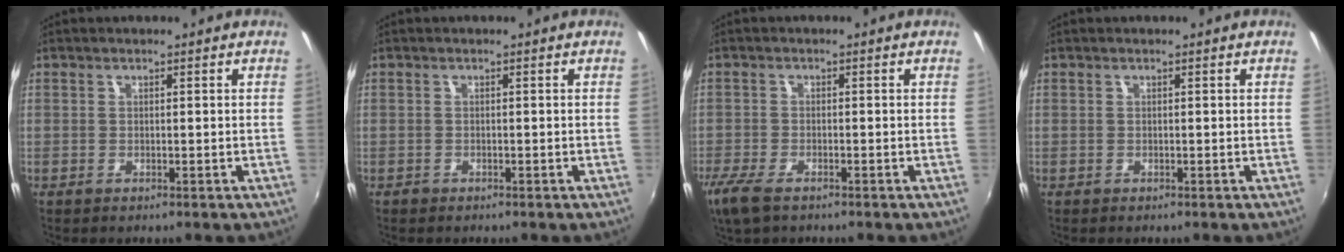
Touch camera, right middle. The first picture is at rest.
{"total": 0.8, "force": [-0.7, 0.5, 0.0], "torque": [-0.005, -0.002, -0.011]}
{"total": 6.1, "force": [-4.4, 2.2, 3.6], "torque": [-0.097, -0.023, -0.088]}
{"total": 0.0}